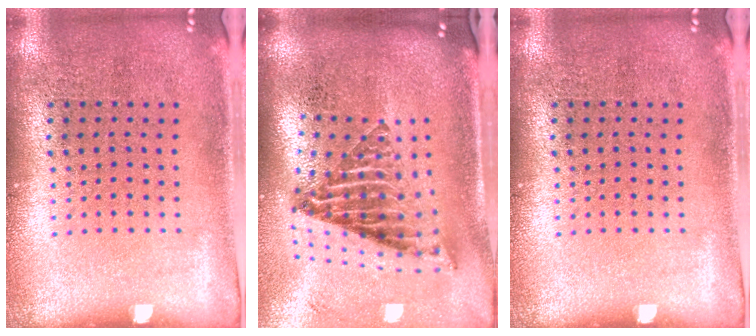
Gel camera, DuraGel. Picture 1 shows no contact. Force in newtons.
{"total": 2.6, "press": 1.7, "slide": 2.0}
{"total": 0.0}